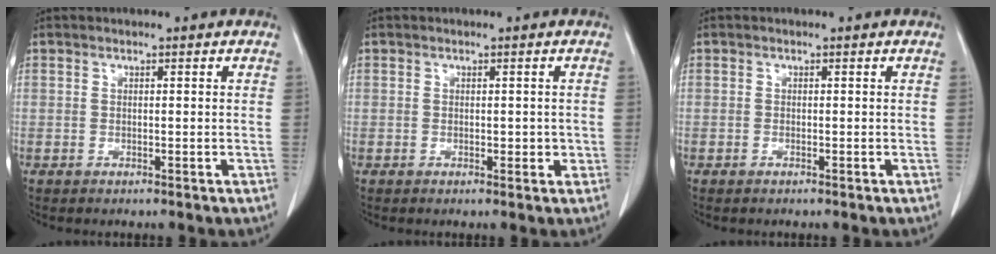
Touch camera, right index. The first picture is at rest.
{"total": 1.6, "force": [-0.2, 1.0, 1.3], "torque": [-0.013, 0.001, 0.001]}
{"total": 0.0}